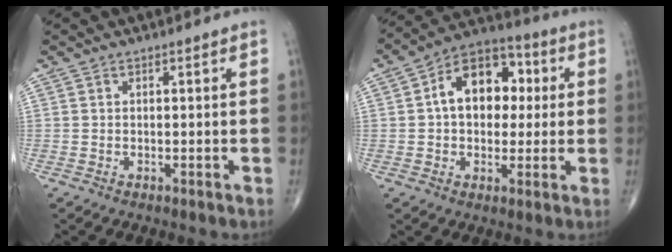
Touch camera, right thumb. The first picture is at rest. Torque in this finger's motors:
{"motor_torque": [0.64, 3.09, 1.08, 0.05, 0.12]}